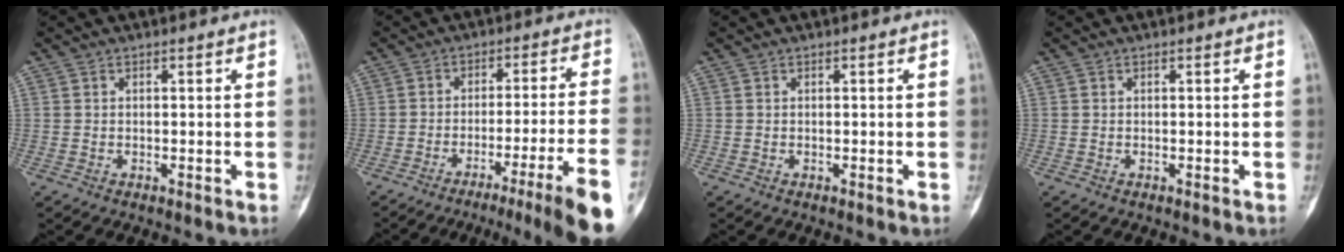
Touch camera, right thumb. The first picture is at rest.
{"total": 16.0, "force": [-10.0, -0.8, 12.4], "torque": [-0.141, 0.047, -0.146]}
{"total": 0.0}
{"total": 0.0}